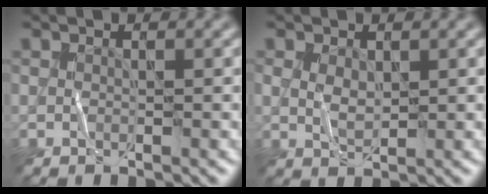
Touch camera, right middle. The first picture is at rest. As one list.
[{"total": 1.5, "force": [0.6, 1.0, 1.0], "torque": [-0.027, 0.000, 0.014]}]